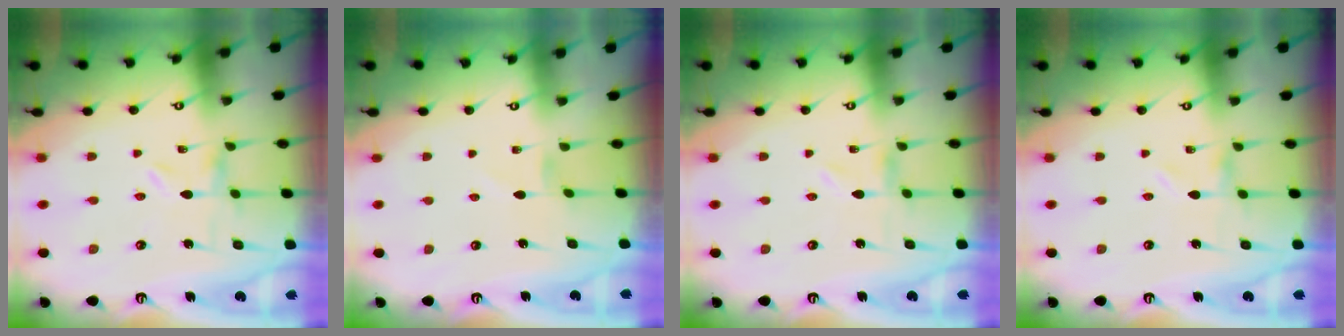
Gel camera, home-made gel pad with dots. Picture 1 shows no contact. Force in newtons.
{"total": 0.0}
{"total": 0.0}
{"total": 0.0}